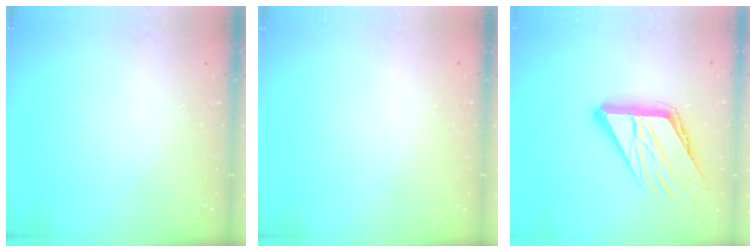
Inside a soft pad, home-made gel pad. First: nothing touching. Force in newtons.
{"total": 1.6, "press": 1.6, "slide": 0.1}
{"total": 18.0, "press": 17.9, "slide": 2.5}